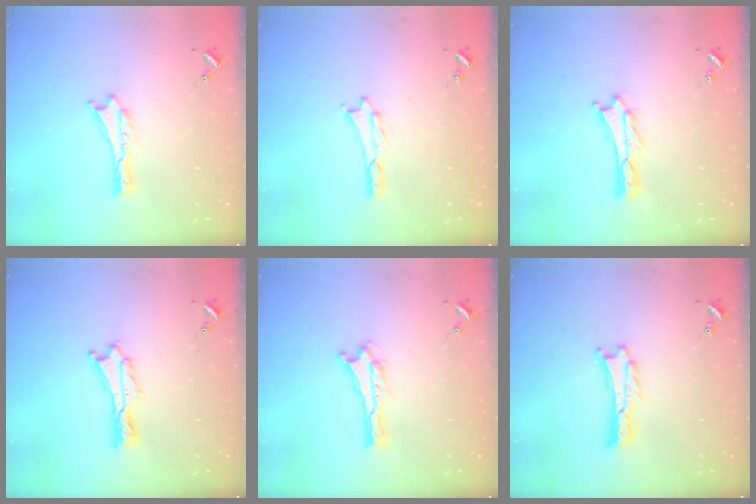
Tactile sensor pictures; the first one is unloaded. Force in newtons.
{"total": 0.0}
{"total": 0.6, "press": 0.6, "slide": 0.2}
{"total": 0.7, "press": 0.7, "slide": 0.1}
{"total": 0.0}
{"total": 1.1, "press": 1.1, "slide": 0.2}